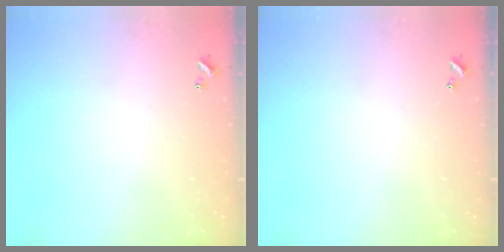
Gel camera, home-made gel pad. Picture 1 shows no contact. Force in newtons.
{"total": 0.0}